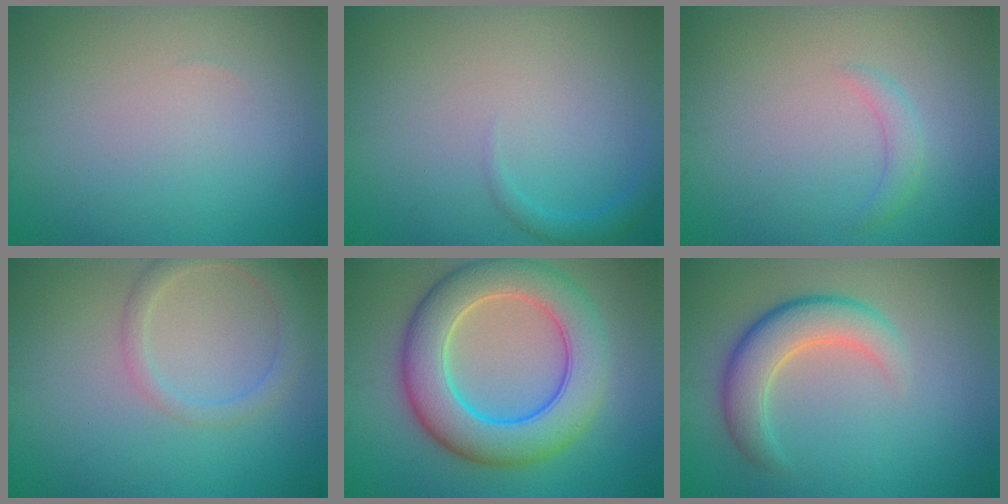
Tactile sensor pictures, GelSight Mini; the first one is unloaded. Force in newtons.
{"total": 1.1, "press": 1.1, "slide": 0.1}
{"total": 1.3, "press": 1.3, "slide": 0.0}
{"total": 2.7, "press": 2.7, "slide": 0.1}
{"total": 9.2, "press": 9.2, "slide": 0.1}
{"total": 4.8, "press": 4.8, "slide": 0.2}